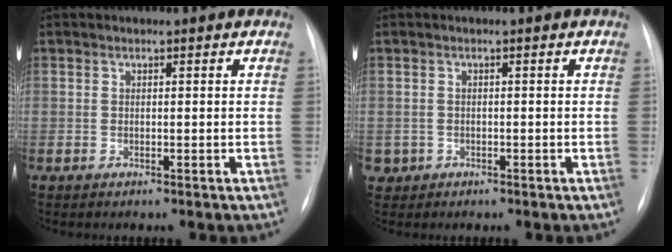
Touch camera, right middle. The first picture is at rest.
{"total": 1.6, "force": [-0.6, 1.5, 0.0], "torque": [0.001, 0.008, -0.006]}